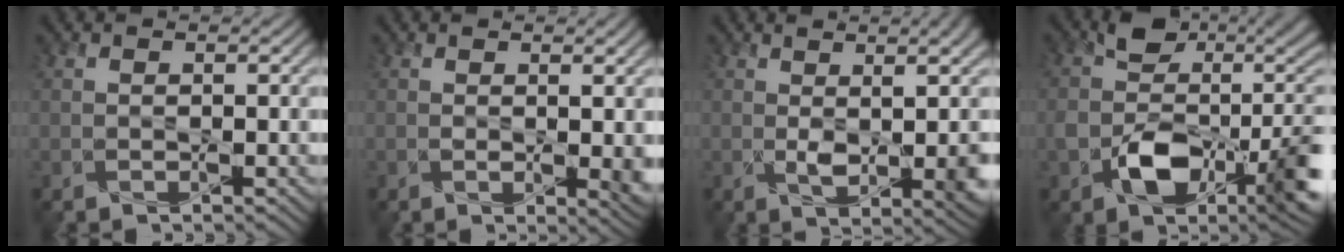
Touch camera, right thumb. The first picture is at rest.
{"total": 3.6, "force": [0.3, 0.9, 3.4], "torque": [-0.051, -0.003, 0.008]}
{"total": 7.1, "force": [0.9, 2.4, 6.6], "torque": [-0.085, -0.005, 0.017]}
{"total": 12.2, "force": [-2.2, 7.4, 9.4], "torque": [-0.160, -0.020, -0.033]}